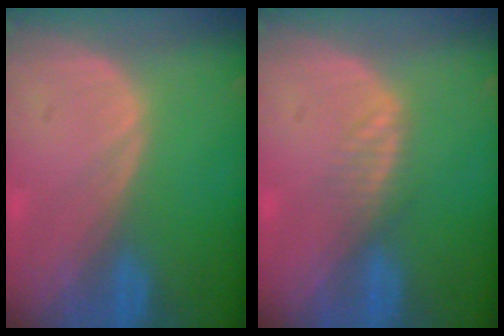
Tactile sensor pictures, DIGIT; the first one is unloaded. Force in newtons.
{"total": 2.0, "press": 2.0, "slide": 0.2}